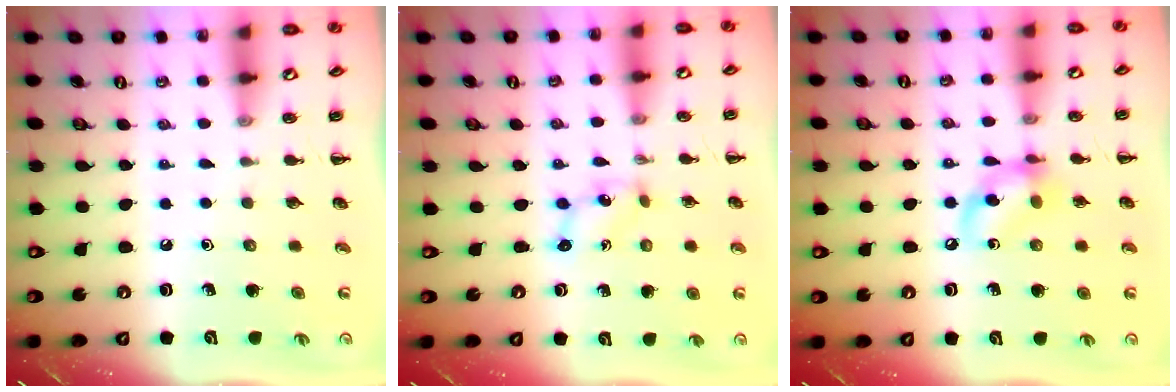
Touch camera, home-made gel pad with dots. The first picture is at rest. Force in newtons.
{"total": 1.7, "press": 1.6, "slide": 0.6}
{"total": 10.7, "press": 10.5, "slide": 2.0}